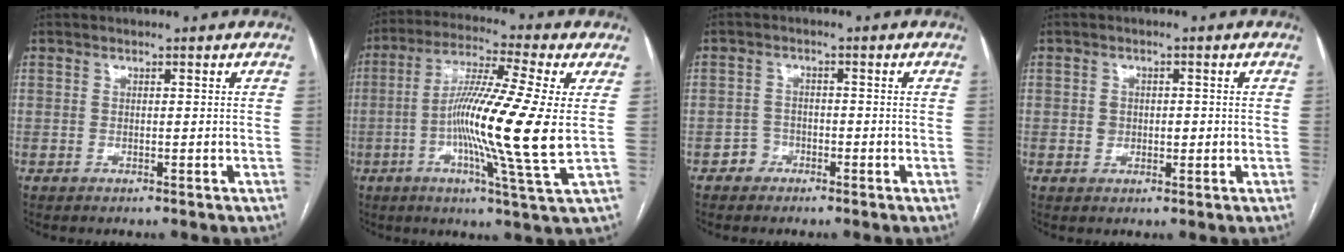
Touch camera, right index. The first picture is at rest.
{"total": 16.0, "force": [-0.8, -0.8, 15.9], "torque": [-0.288, -0.011, -0.030]}
{"total": 2.3, "force": [-1.4, 1.8, -0.1], "torque": [0.006, 0.012, -0.031]}
{"total": 2.4, "force": [-0.1, 2.0, 1.3], "torque": [-0.018, 0.006, 0.000]}